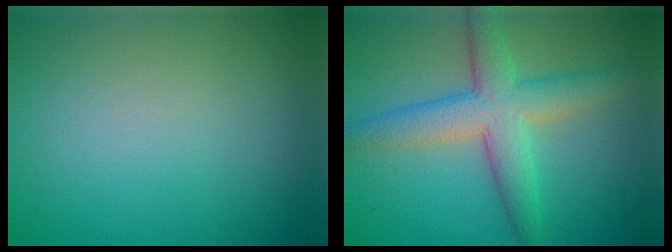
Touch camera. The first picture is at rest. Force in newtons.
{"total": 5.9, "press": 5.9, "slide": 0.2}